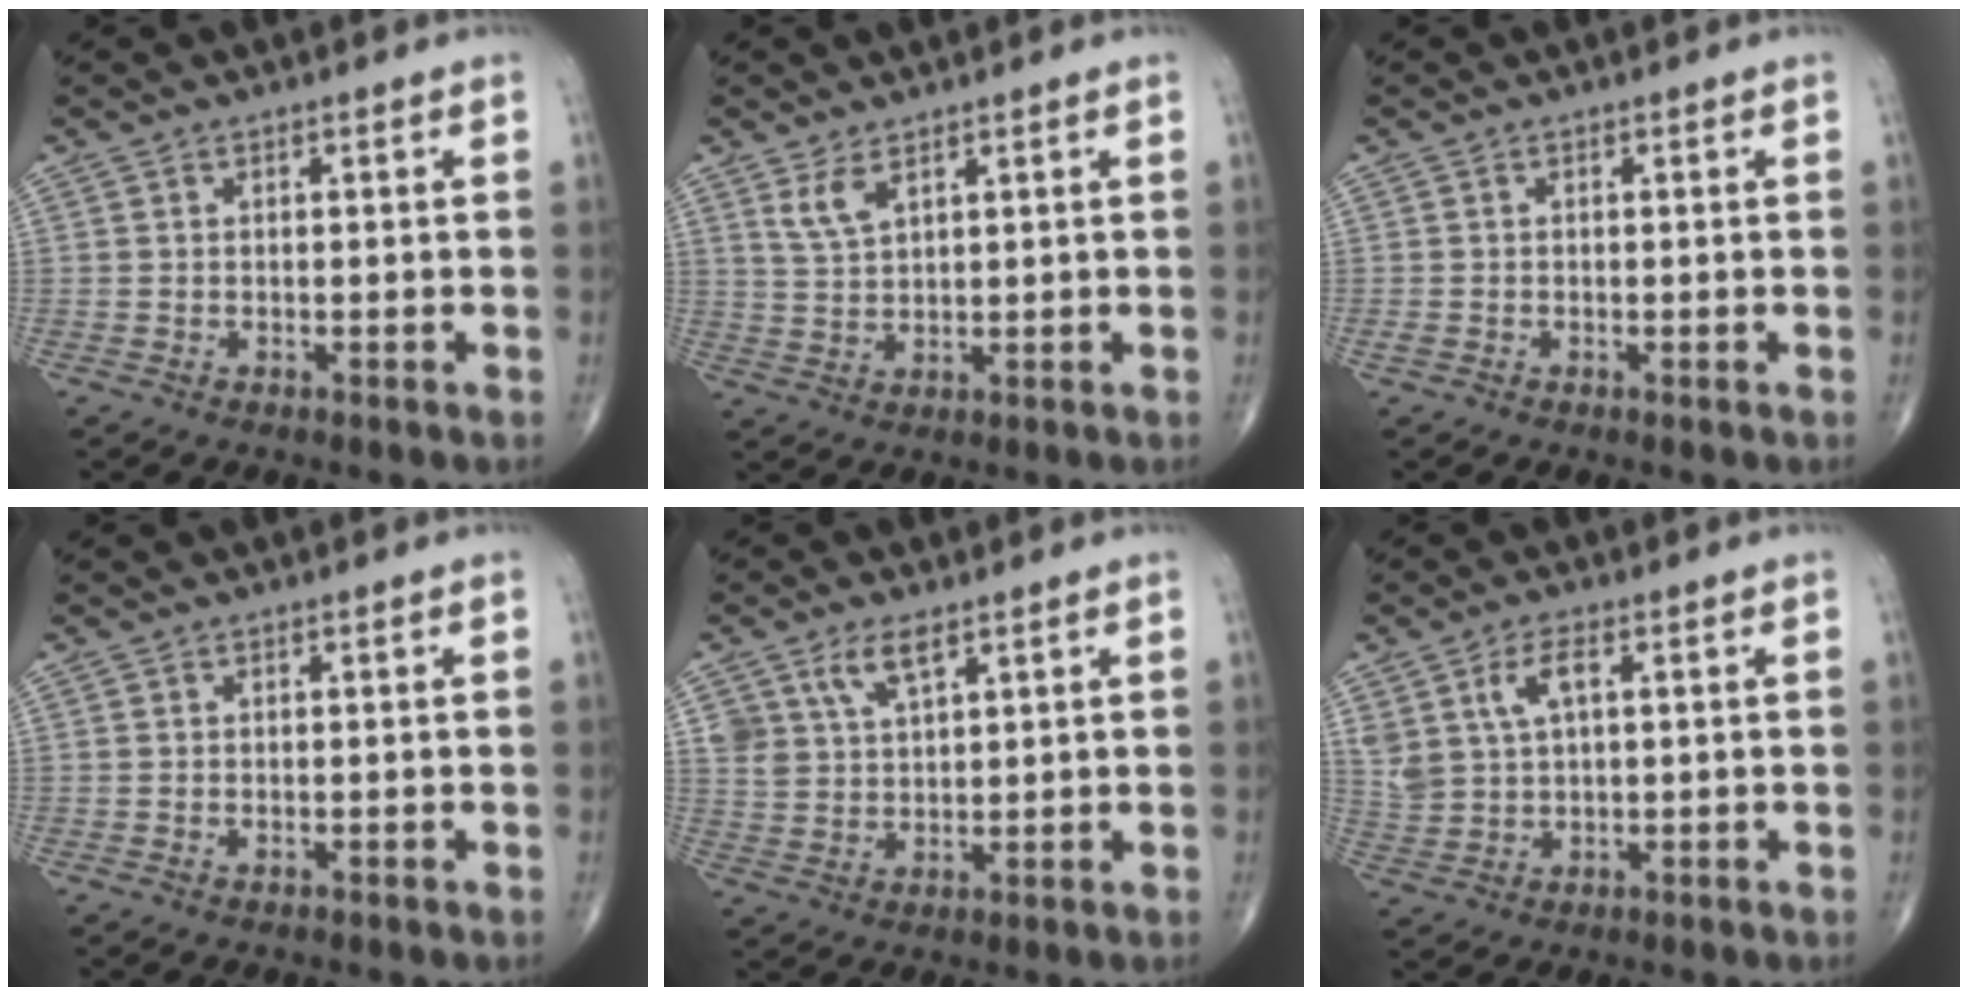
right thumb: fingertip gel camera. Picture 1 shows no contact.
{"total": 3.8, "force": [2.4, 1.4, 2.6], "torque": [-0.052, -0.014, 0.056]}
{"total": 0.7, "force": [-0.3, 0.5, 0.5], "torque": [-0.016, -0.001, -0.007]}
{"total": 0.0}
{"total": 5.9, "force": [3.6, 2.8, 3.8], "torque": [-0.066, -0.018, 0.073]}
{"total": 6.4, "force": [2.5, 3.4, 4.9], "torque": [-0.099, -0.003, 0.055]}